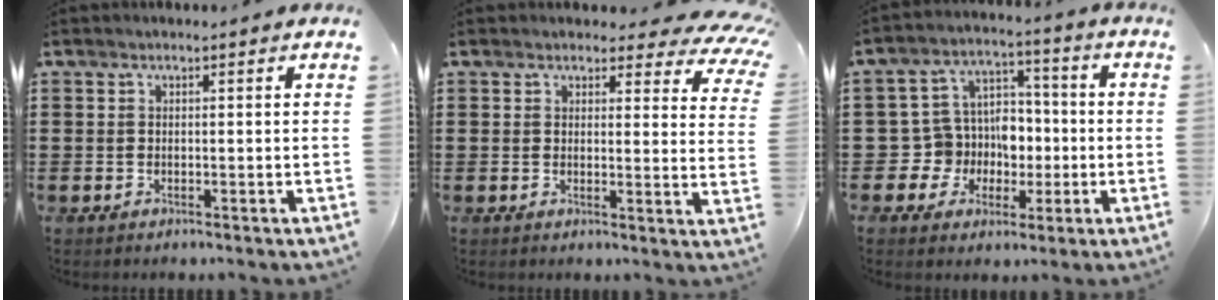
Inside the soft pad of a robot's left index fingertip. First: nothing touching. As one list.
[{"total": 4.1, "force": [3.5, 1.2, 1.9], "torque": [-0.035, -0.012, 0.060]}, {"total": 8.1, "force": [-0.6, 7.9, 1.6], "torque": [-0.073, 0.001, -0.003]}]